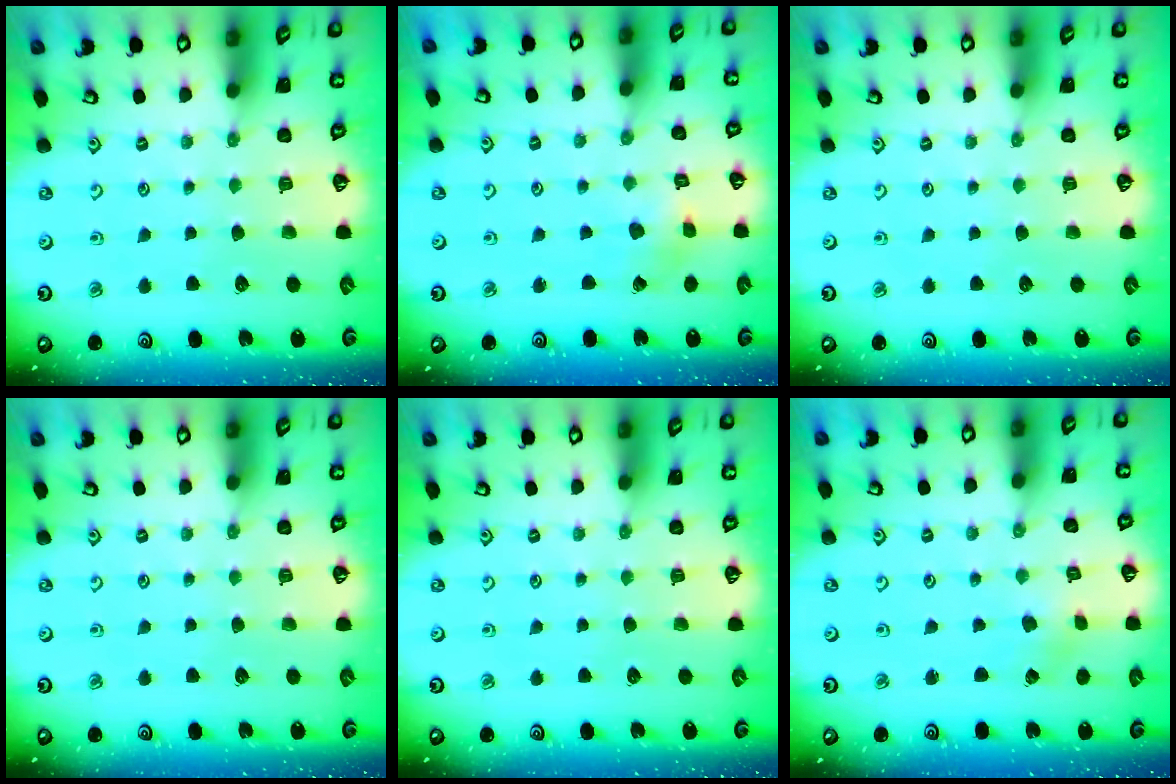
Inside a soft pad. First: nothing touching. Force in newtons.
{"total": 2.0, "press": 2.0, "slide": 0.3}
{"total": 0.0}
{"total": 0.0}
{"total": 0.0}
{"total": 0.7, "press": 0.6, "slide": 0.2}